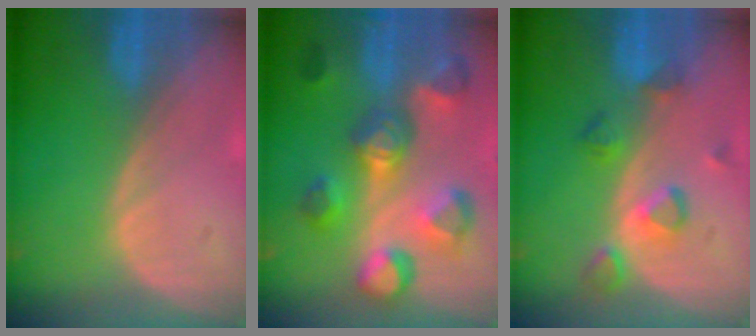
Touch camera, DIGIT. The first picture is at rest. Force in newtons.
{"total": 10.7, "press": 10.0, "slide": 3.7}
{"total": 5.1, "press": 5.1, "slide": 0.7}